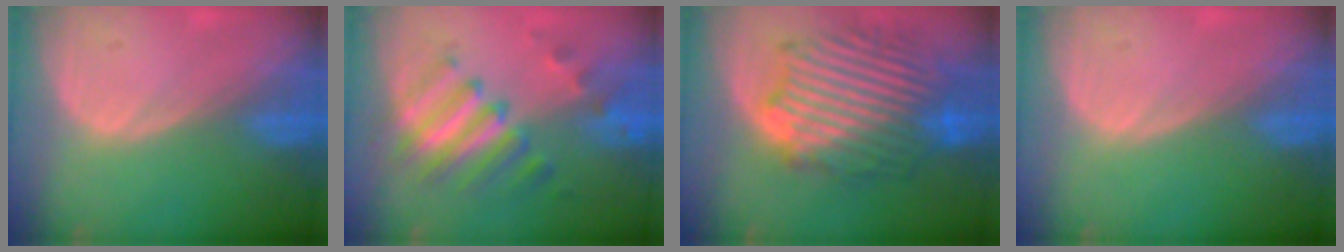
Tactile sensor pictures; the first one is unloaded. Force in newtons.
{"total": 7.7, "press": 7.6, "slide": 0.9}
{"total": 12.8, "press": 12.7, "slide": 1.0}
{"total": 0.0}